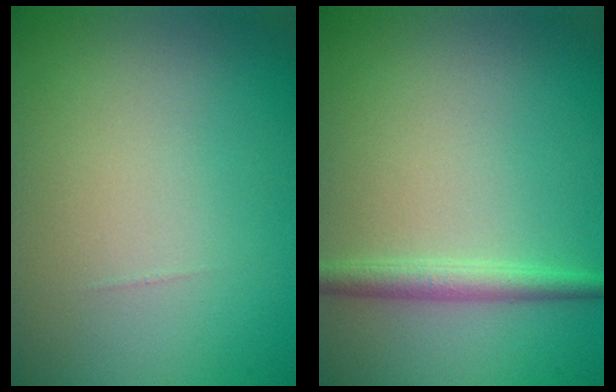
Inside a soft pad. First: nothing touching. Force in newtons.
{"total": 2.1, "press": 2.1, "slide": 0.0}